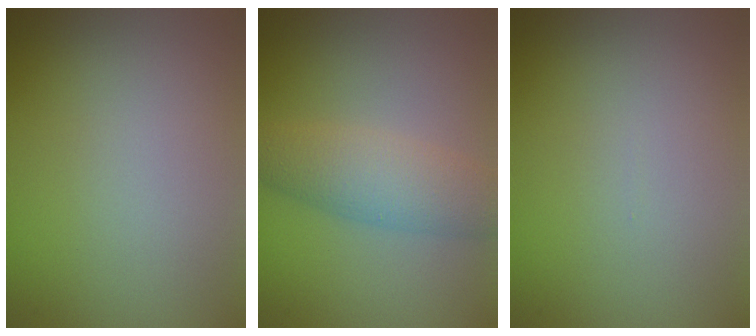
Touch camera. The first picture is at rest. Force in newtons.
{"total": 4.7, "press": 4.7, "slide": 0.1}
{"total": 0.0}